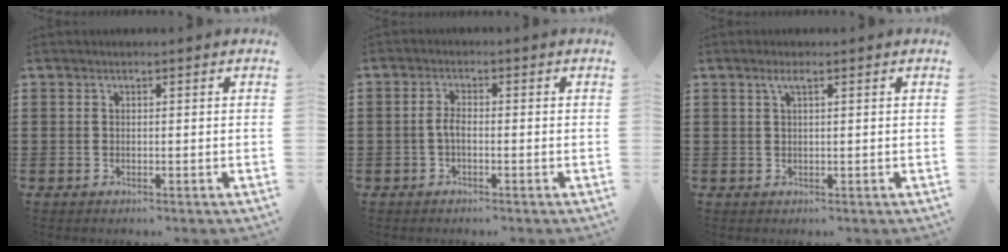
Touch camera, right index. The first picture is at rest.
{"total": 2.3, "force": [-0.7, 0.8, 2.0], "torque": [-0.054, -0.004, -0.018]}
{"total": 1.5, "force": [0.6, 0.3, 1.3], "torque": [-0.027, 0.004, 0.010]}